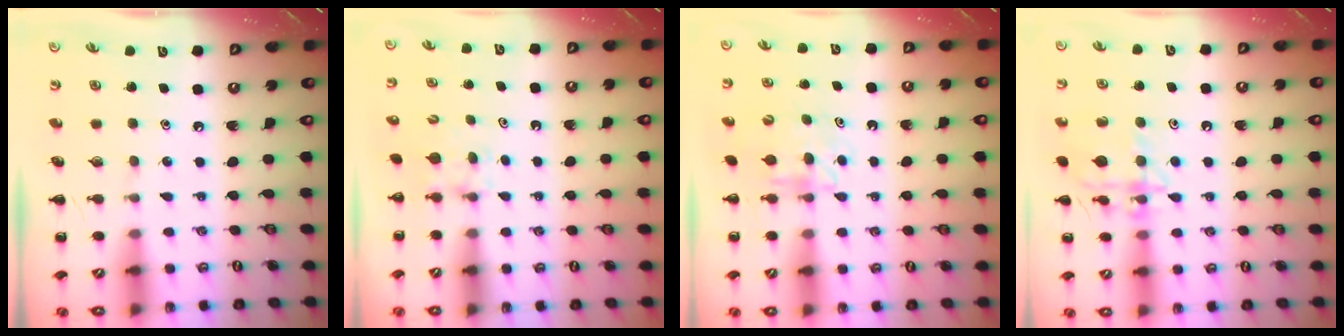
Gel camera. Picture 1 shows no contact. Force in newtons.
{"total": 3.9, "press": 3.5, "slide": 1.5}
{"total": 6.1, "press": 6.1, "slide": 0.7}
{"total": 14.9, "press": 14.8, "slide": 1.5}